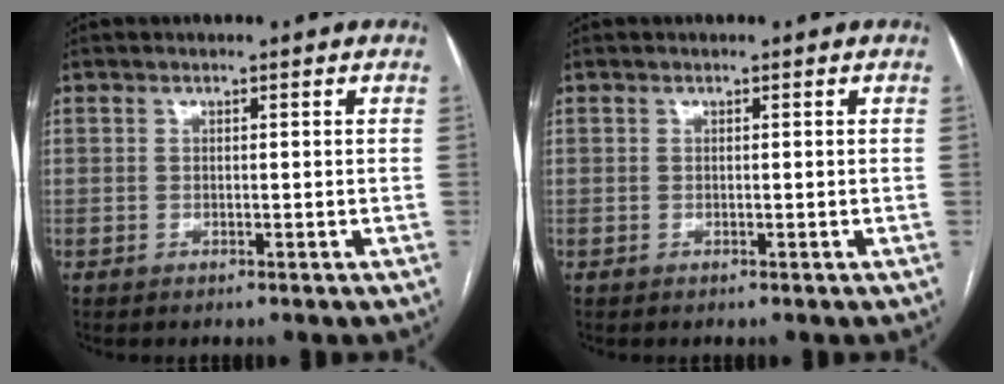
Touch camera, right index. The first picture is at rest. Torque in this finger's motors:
{"motor_torque": [0.22, 0.07, 0.04, 0.01]}